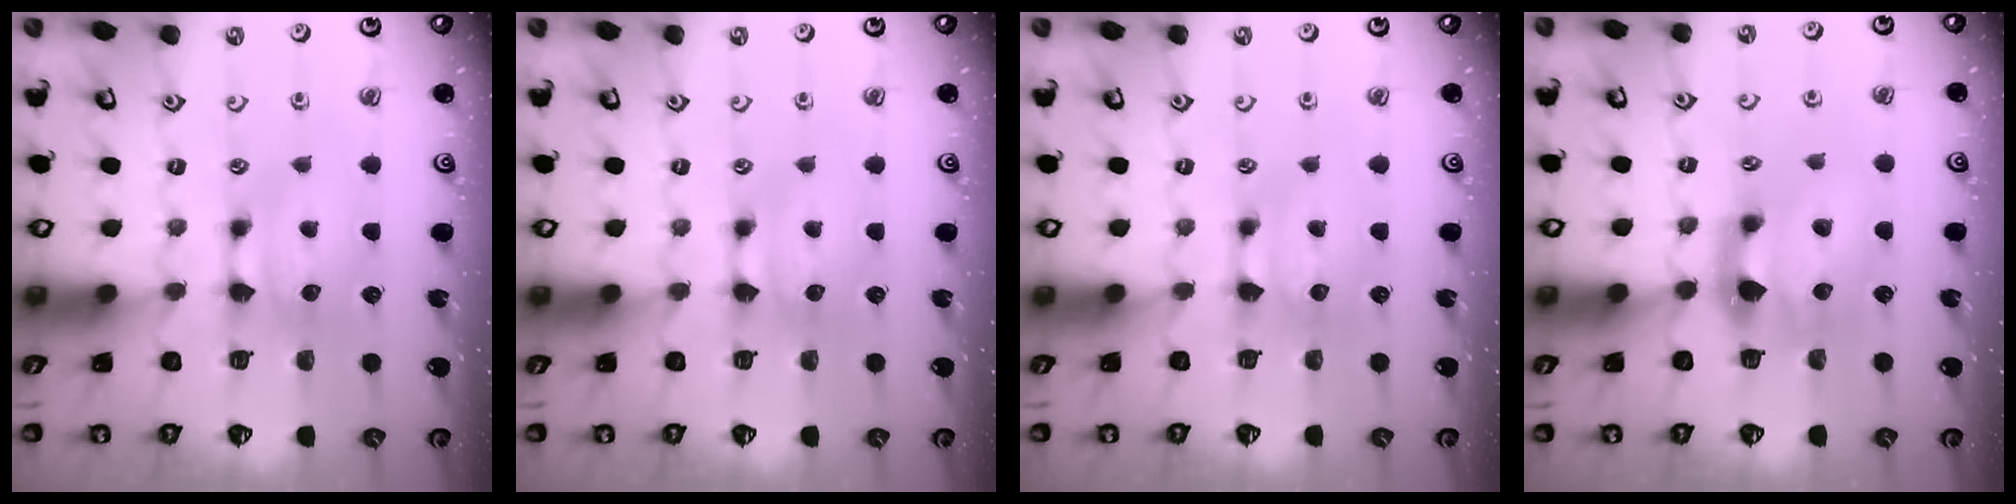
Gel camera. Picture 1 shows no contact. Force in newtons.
{"total": 0.0}
{"total": 0.0}
{"total": 2.9, "press": 2.6, "slide": 1.5}